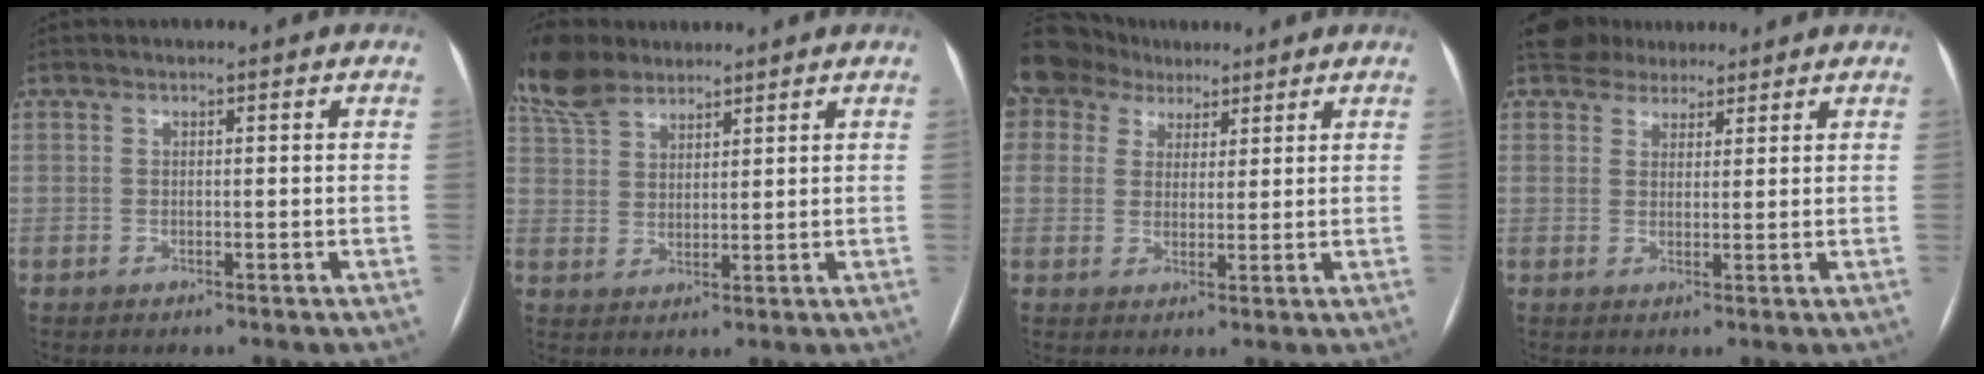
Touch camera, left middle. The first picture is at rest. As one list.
[{"total": 9.4, "force": [7.8, 3.8, 3.6], "torque": [-0.087, 0.026, 0.159]}, {"total": 10.1, "force": [6.9, 7.1, 2.0], "torque": [-0.057, 0.042, 0.129]}, {"total": 4.9, "force": [4.2, 2.4, 0.7], "torque": [-0.011, 0.022, 0.069]}]